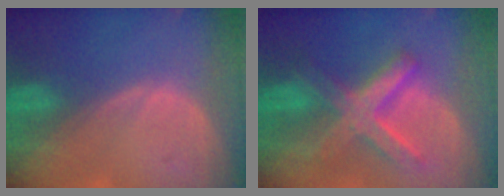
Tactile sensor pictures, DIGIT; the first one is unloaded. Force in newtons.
{"total": 8.8, "press": 8.8, "slide": 0.7}